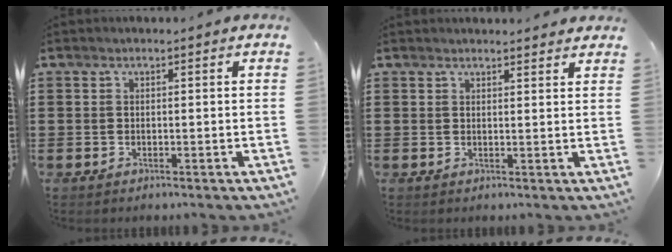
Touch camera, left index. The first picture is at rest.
{"total": 1.8, "force": [1.8, 0.1, 0.3], "torque": [-0.009, 0.001, 0.035]}